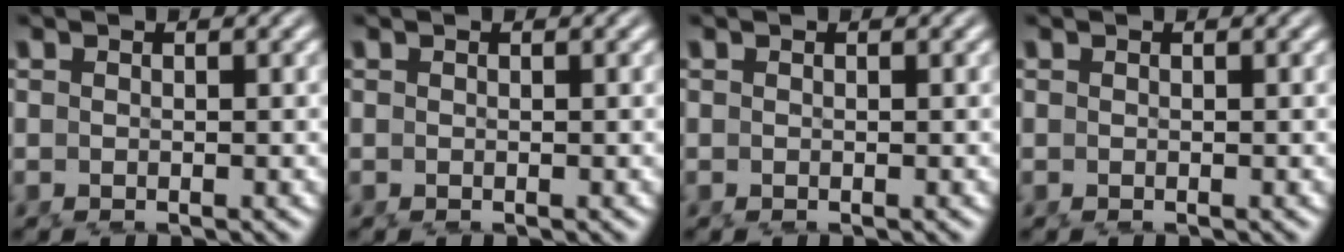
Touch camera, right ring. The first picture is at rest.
{"total": 0.0}
{"total": 0.0}
{"total": 0.0}